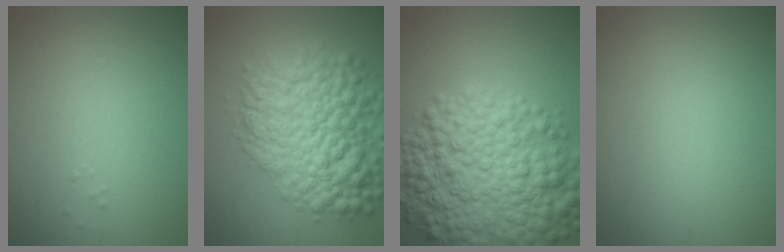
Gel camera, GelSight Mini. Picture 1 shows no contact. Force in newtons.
{"total": 10.1, "press": 10.1, "slide": 0.4}
{"total": 9.7, "press": 9.7, "slide": 0.3}
{"total": 0.0}